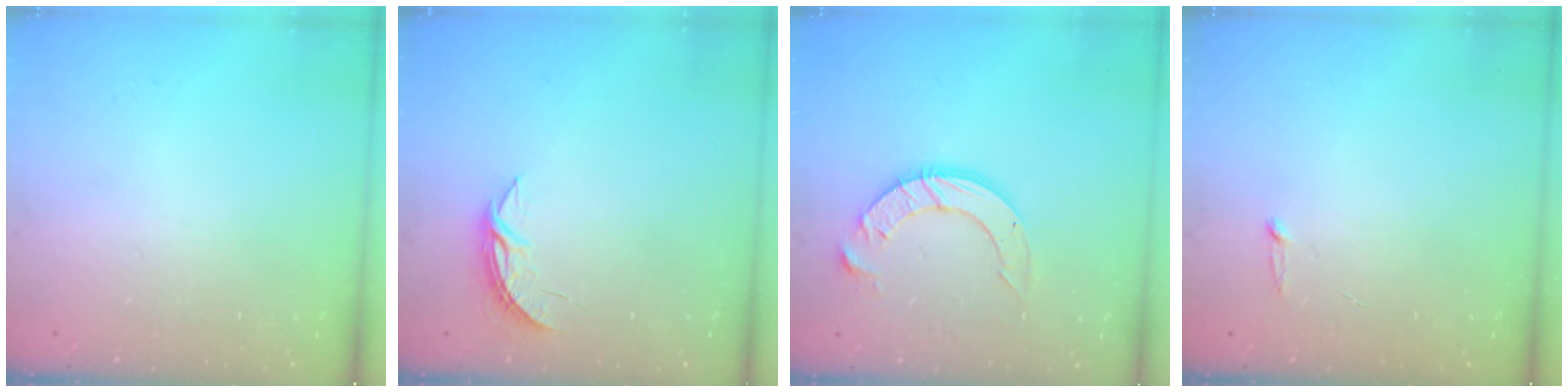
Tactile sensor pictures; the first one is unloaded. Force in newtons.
{"total": 3.7, "press": 3.7, "slide": 0.3}
{"total": 10.2, "press": 10.2, "slide": 1.0}
{"total": 2.5, "press": 2.5, "slide": 0.2}